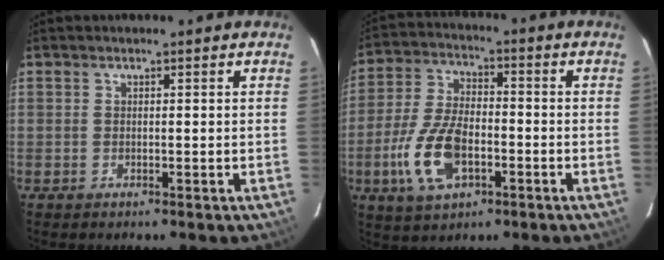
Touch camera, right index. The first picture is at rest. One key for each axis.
{"total": 13.0, "fx": -4.4, "fy": 6.6, "fz": 10.3, "tx": -0.226, "ty": -0.001, "tz": -0.078}